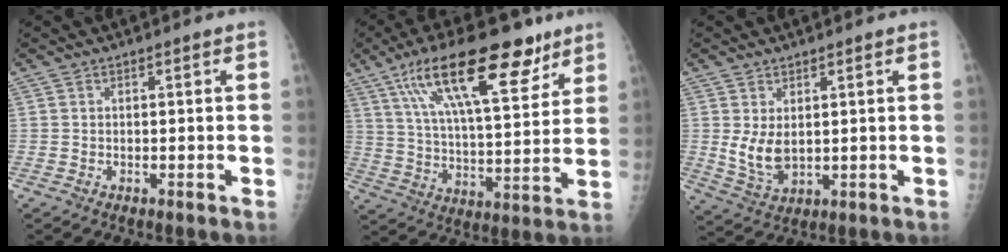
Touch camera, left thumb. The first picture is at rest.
{"total": 22.2, "force": [13.0, 7.5, 16.4], "torque": [-0.250, -0.029, 0.220]}
{"total": 5.7, "force": [1.2, 3.5, 4.4], "torque": [-0.077, -0.019, 0.036]}